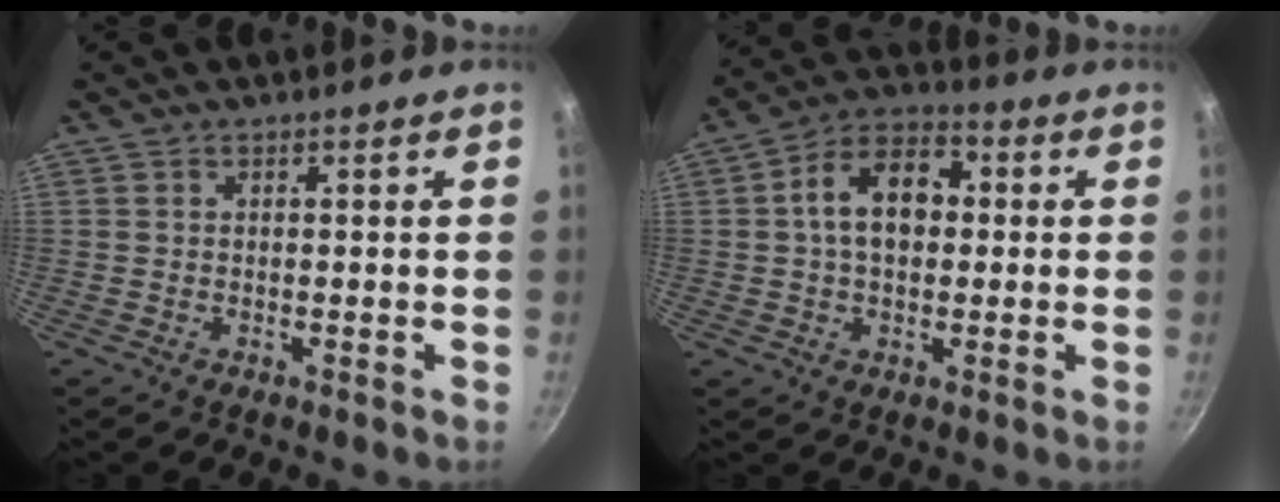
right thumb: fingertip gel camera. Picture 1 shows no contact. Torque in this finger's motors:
{"motor_torque": [0.35, 2.64, 1.04, -0.13, 0.09]}